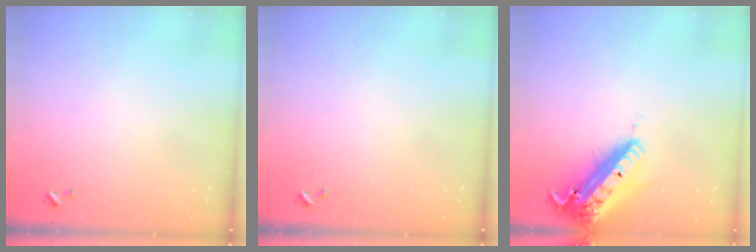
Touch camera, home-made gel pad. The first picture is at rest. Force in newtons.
{"total": 0.0}
{"total": 21.3, "press": 20.9, "slide": 4.2}